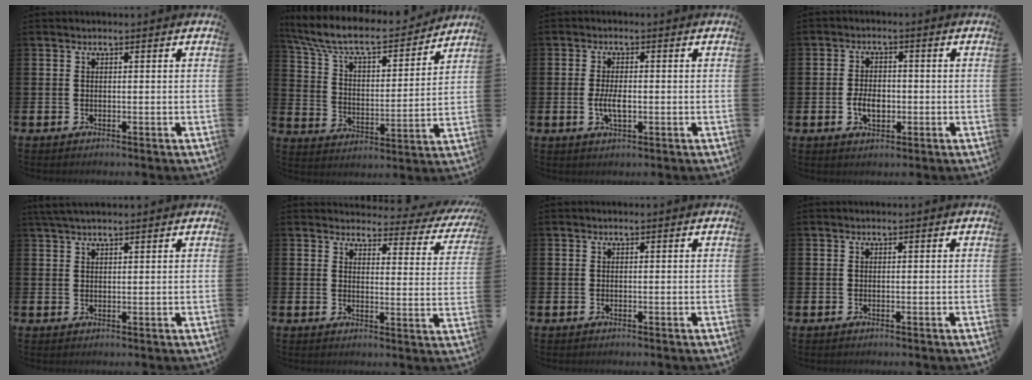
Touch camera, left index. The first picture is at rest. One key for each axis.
{"total": 8.8, "fx": 7.9, "fy": 2.4, "fz": 3.1, "tx": -0.101, "ty": -0.051, "tz": 0.134}
{"total": 3.5, "fx": -0.5, "fy": 1.5, "fz": 3.1, "tx": -0.051, "ty": -0.005, "tz": -0.014}
{"total": 3.6, "fx": -0.8, "fy": 2.4, "fz": 2.6, "tx": -0.030, "ty": -0.004, "tz": -0.021}
{"total": 2.8, "fx": 2.4, "fy": 0.6, "fz": 1.2, "tx": -0.024, "ty": -0.001, "tz": 0.043}
{"total": 2.7, "fx": 2.4, "fy": 1.2, "fz": 0.6, "tx": -0.013, "ty": -0.029, "tz": 0.031}
{"total": 0.0}
{"total": 0.0}